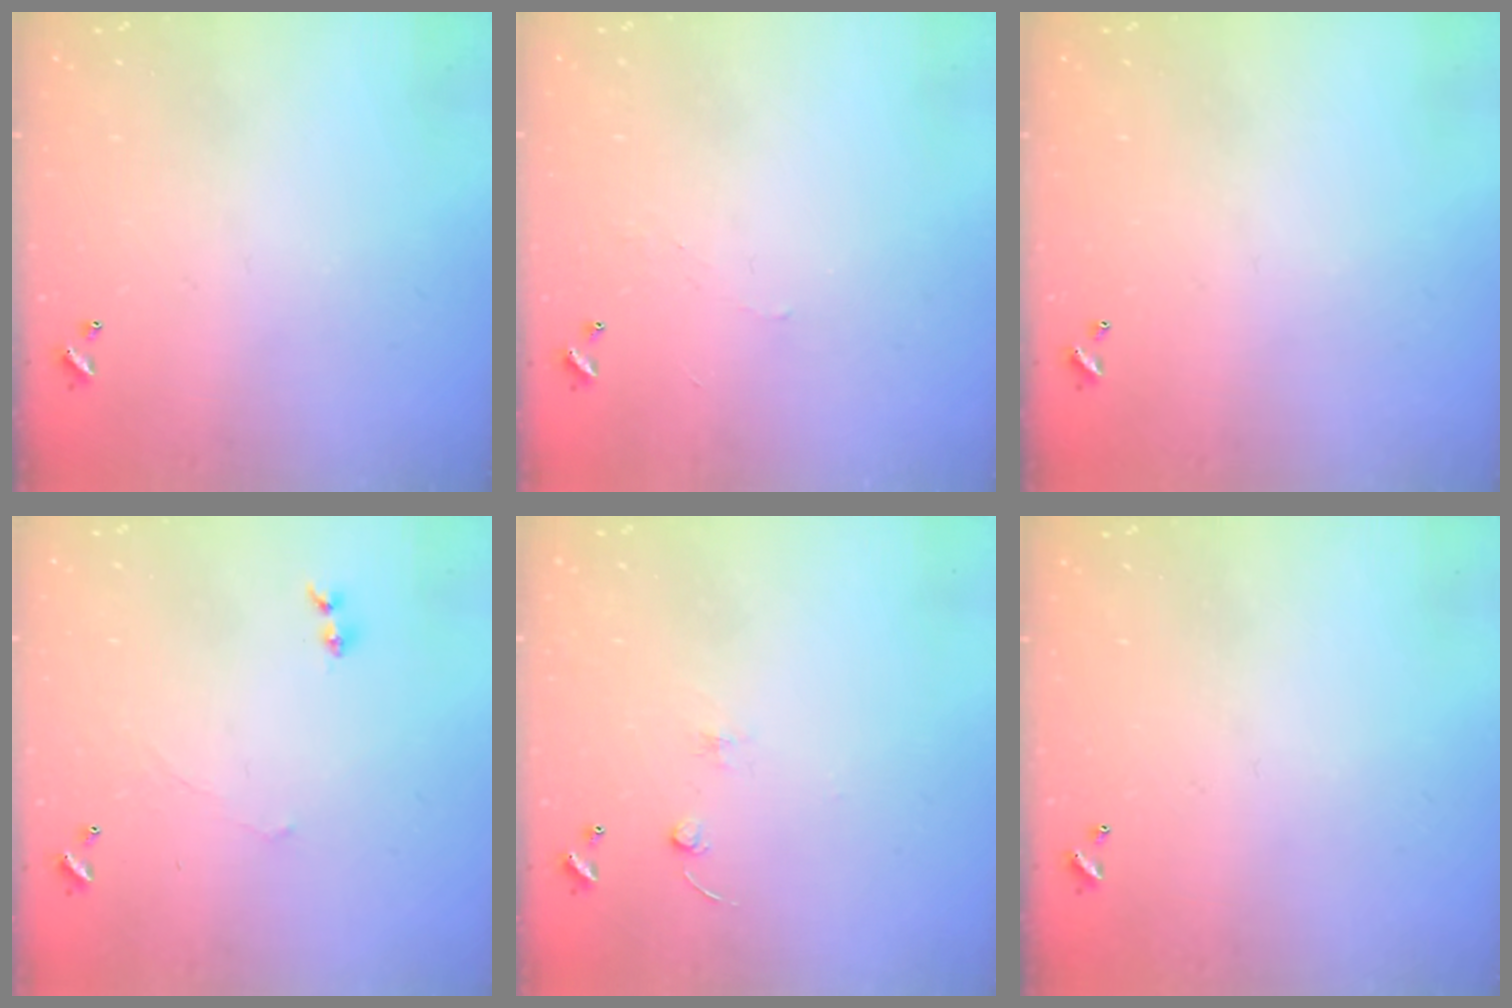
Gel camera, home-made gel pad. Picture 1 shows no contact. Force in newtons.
{"total": 2.1, "press": 2.1, "slide": 0.6}
{"total": 0.0}
{"total": 0.7, "press": 0.1, "slide": 0.7}
{"total": 2.5, "press": 2.4, "slide": 0.8}
{"total": 0.0}